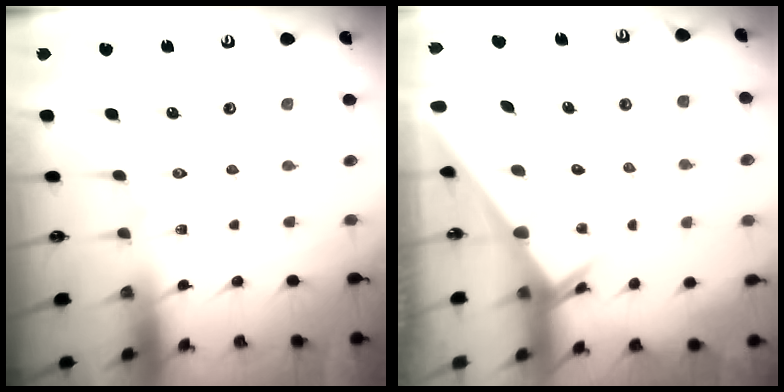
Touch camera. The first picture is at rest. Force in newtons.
{"total": 2.0, "press": 2.0, "slide": 0.1}